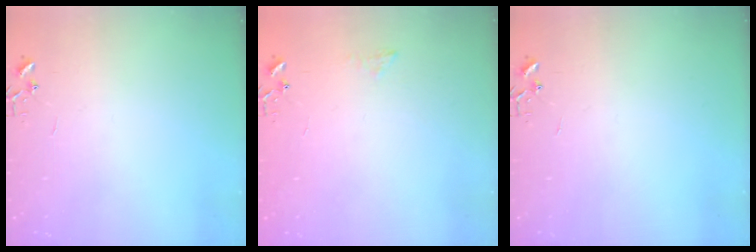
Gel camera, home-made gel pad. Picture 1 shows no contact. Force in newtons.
{"total": 5.9, "press": 5.9, "slide": 0.8}
{"total": 0.0}